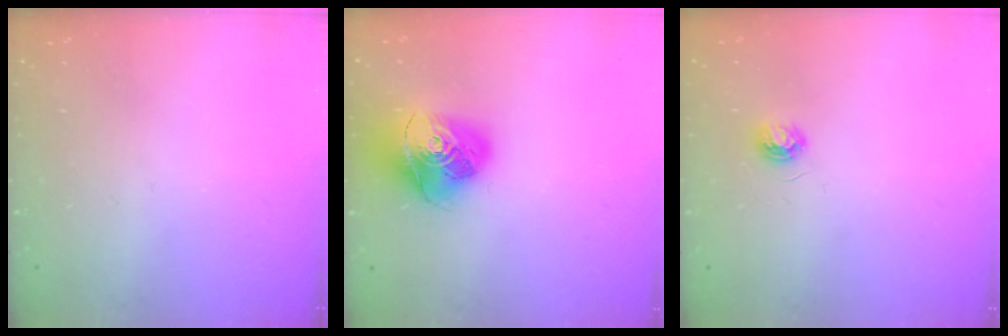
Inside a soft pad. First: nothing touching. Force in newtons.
{"total": 16.4, "press": 16.3, "slide": 1.8}
{"total": 3.8, "press": 3.8, "slide": 0.4}